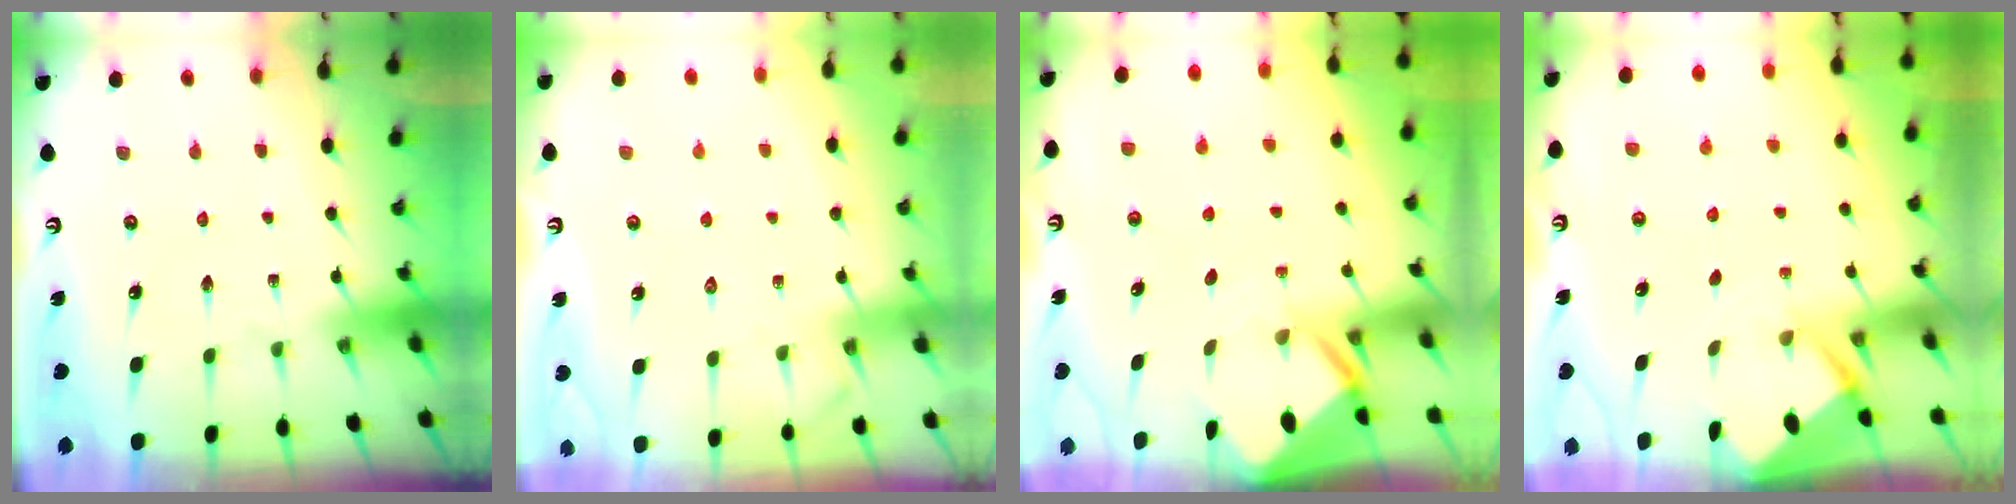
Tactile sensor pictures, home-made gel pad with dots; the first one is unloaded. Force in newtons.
{"total": 5.0, "press": 5.0, "slide": 0.6}
{"total": 3.9, "press": 3.9, "slide": 0.3}
{"total": 2.6, "press": 2.6, "slide": 0.1}